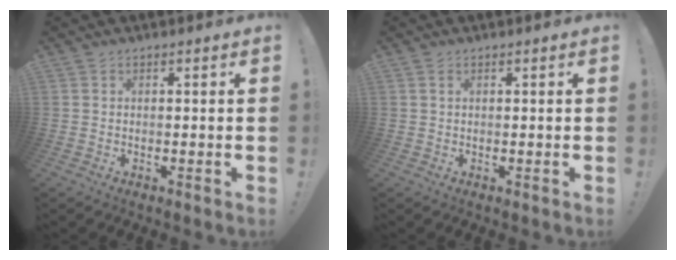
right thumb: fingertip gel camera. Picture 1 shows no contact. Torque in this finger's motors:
{"motor_torque": [0.18, -0.16, -0.45, 0.09, -0.03]}